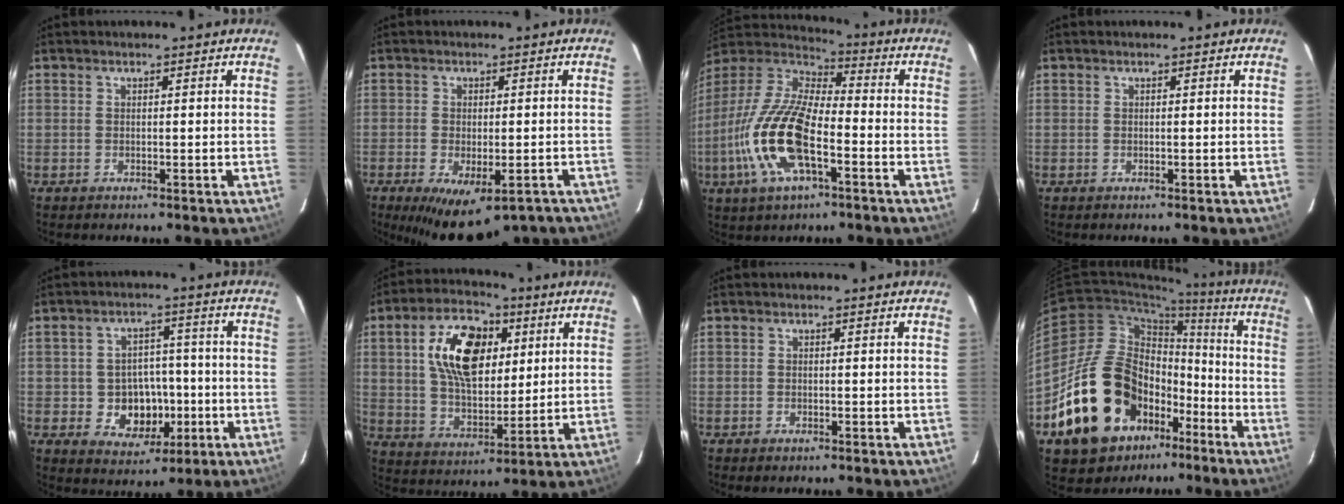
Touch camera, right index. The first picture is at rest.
{"total": 13.6, "force": [-9.2, 5.8, 8.3], "torque": [-0.159, -0.038, -0.126]}
{"total": 18.7, "force": [-6.3, 7.1, 16.2], "torque": [-0.340, -0.015, -0.128]}
{"total": 0.0}
{"total": 9.2, "force": [-2.3, 7.8, 4.4], "torque": [-0.091, 0.014, -0.017]}
{"total": 16.1, "force": [4.8, 9.5, 12.1], "torque": [-0.218, 0.020, 0.088]}
{"total": 0.8, "force": [-0.6, 0.3, 0.3], "torque": [-0.007, -0.002, -0.013]}
{"total": 22.3, "force": [-10.8, 14.5, 13.1], "torque": [-0.261, 0.011, -0.164]}